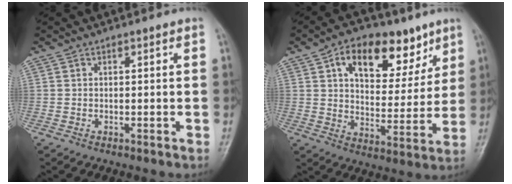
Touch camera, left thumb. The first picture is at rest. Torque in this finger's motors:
{"motor_torque": [0.56, 0.53, 0.84, -0.43, 0.12]}